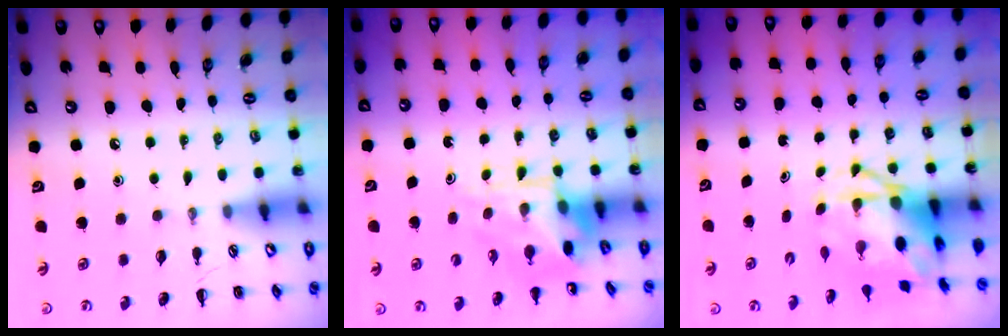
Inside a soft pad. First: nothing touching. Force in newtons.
{"total": 6.0, "press": 5.9, "slide": 1.3}
{"total": 5.4, "press": 5.2, "slide": 1.2}